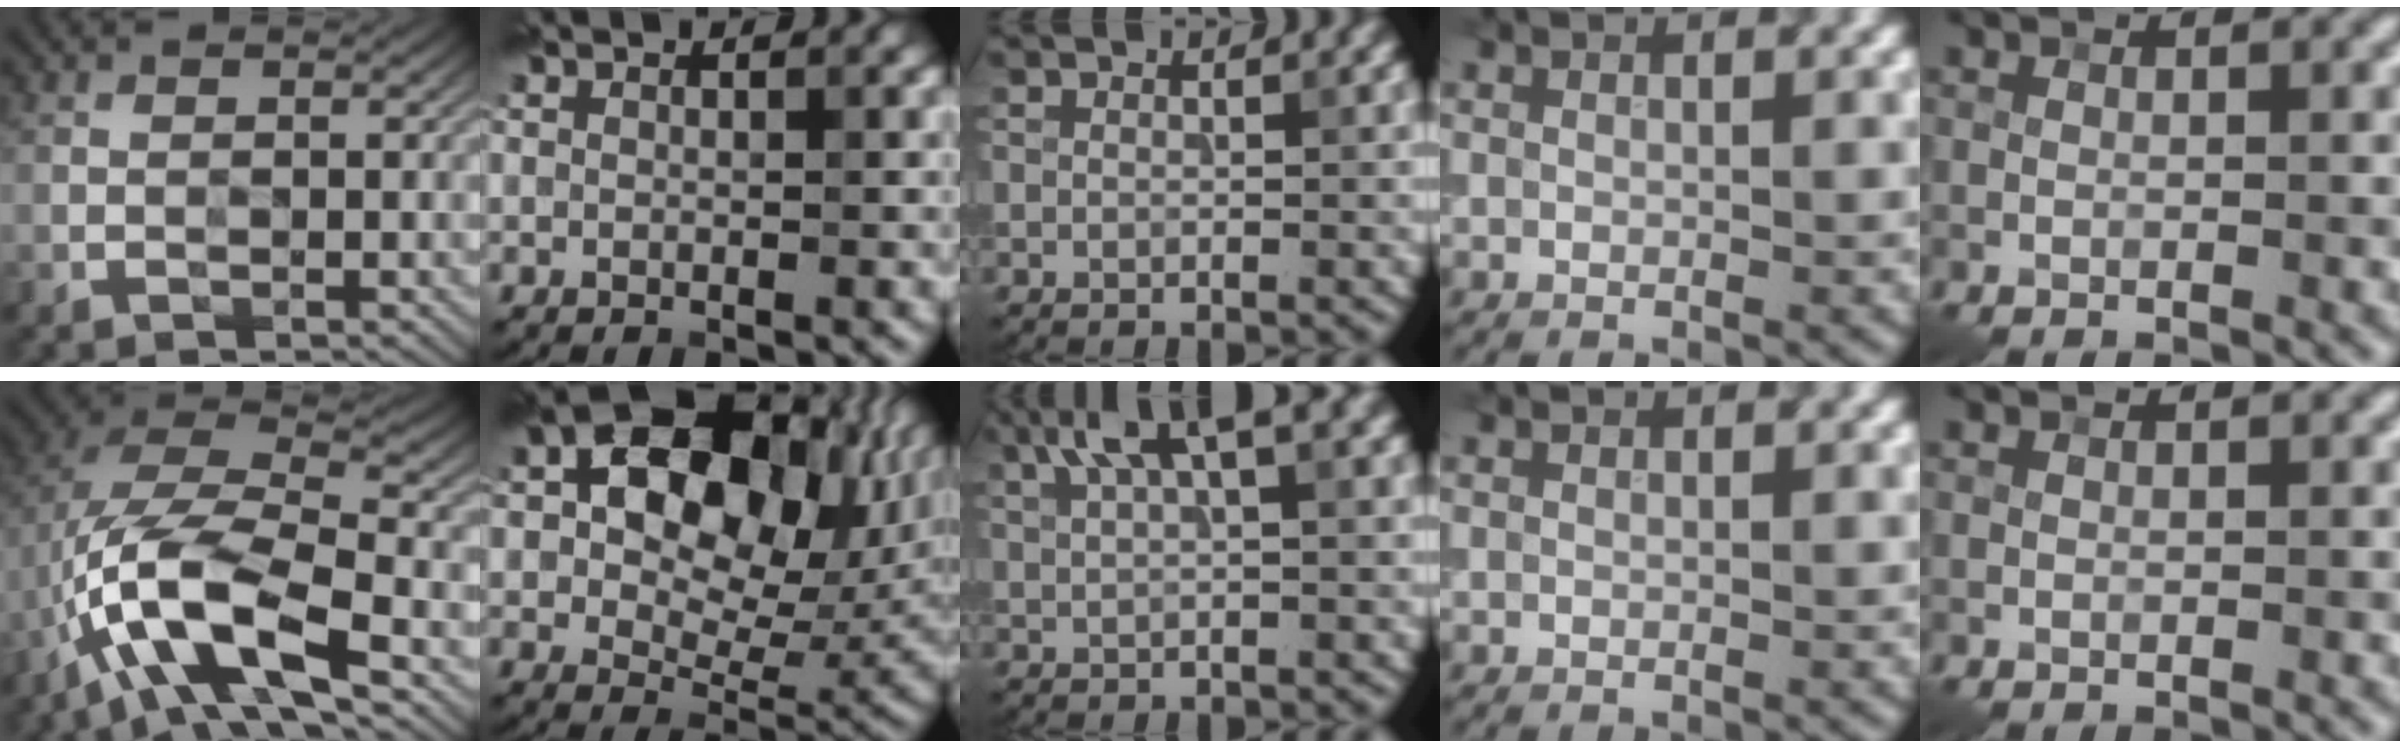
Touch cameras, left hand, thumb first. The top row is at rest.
{"thumb": {"total": 14.9, "force": [-6.3, 5.4, 12.3], "torque": [-0.249, 0.005, -0.120]}, "index": {"total": 15.7, "force": [3.8, 10.1, 11.4], "torque": [-0.139, 0.014, 0.062]}, "middle": {"total": 5.4, "force": [3.0, 1.3, 4.3], "torque": [-0.077, 0.016, 0.054]}}